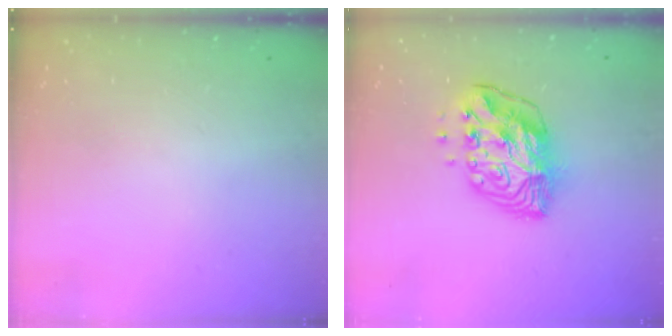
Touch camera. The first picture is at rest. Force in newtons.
{"total": 11.7, "press": 11.6, "slide": 1.3}